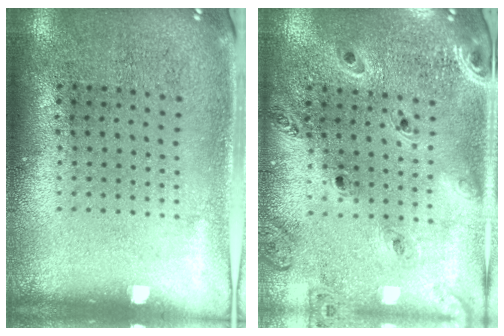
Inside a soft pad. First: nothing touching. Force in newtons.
{"total": 1.4, "press": 1.4, "slide": 0.1}